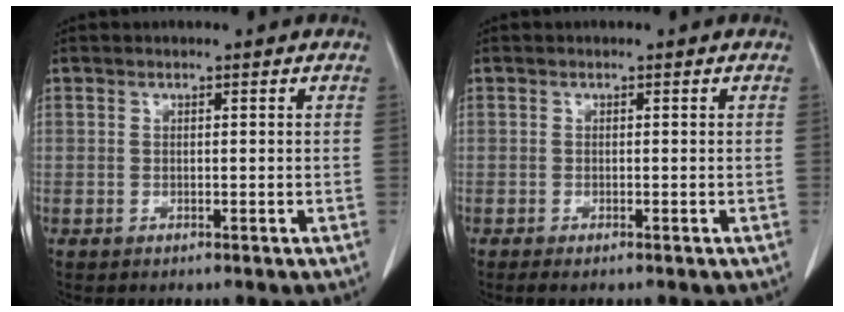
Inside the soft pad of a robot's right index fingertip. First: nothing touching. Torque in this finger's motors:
{"motor_torque": [-0.18, 0.05, 0.03, 0.01]}